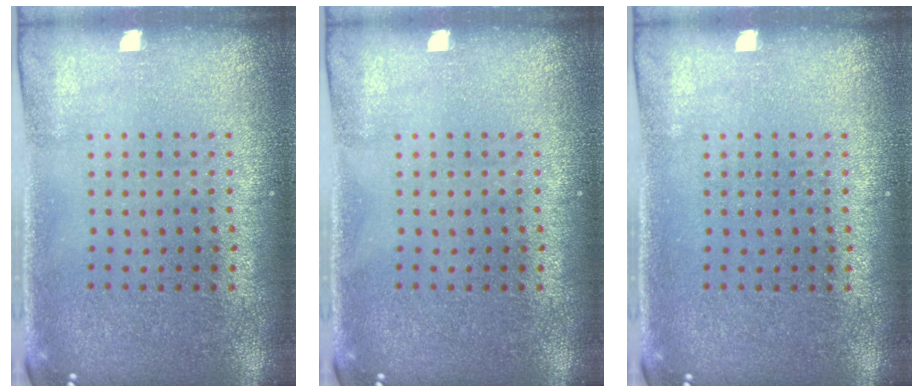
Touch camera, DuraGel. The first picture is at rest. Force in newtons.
{"total": 0.0}
{"total": 0.0}